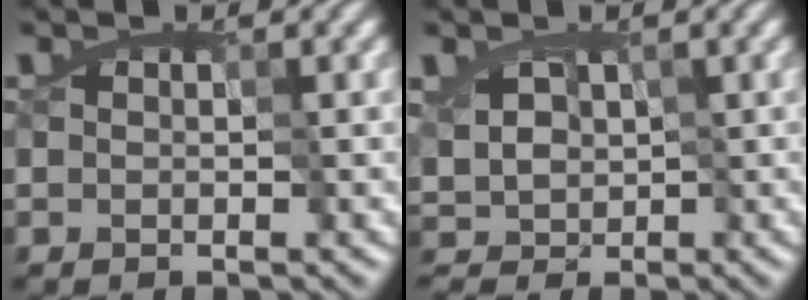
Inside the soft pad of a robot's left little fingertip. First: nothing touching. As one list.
[{"total": 2.3, "force": [0.2, 2.1, 0.8], "torque": [-0.035, -0.004, 0.022]}]